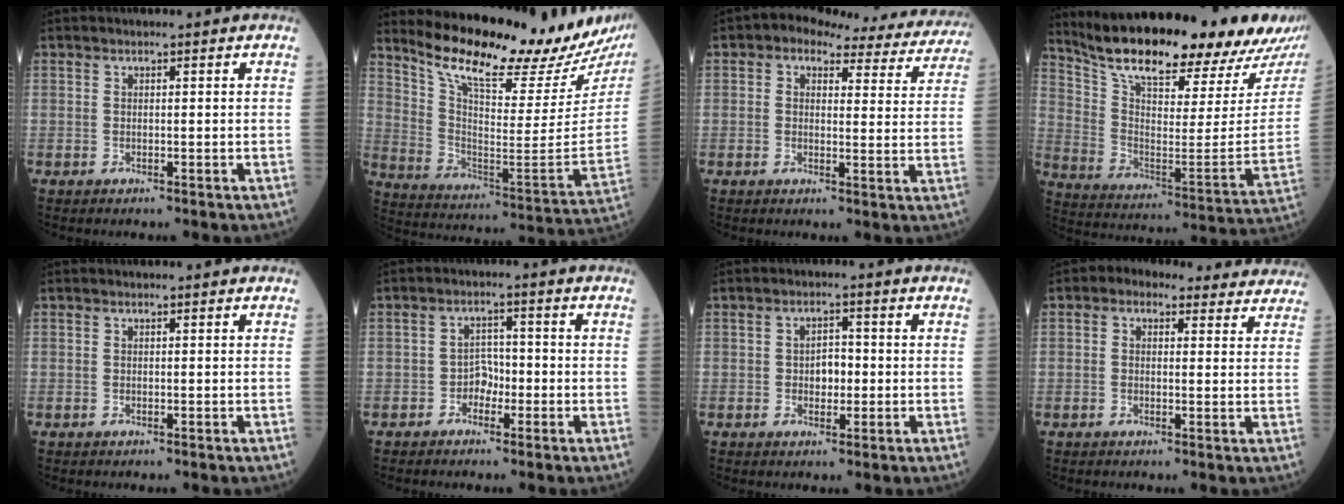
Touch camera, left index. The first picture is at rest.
{"total": 23.6, "force": [20.4, 3.0, 11.4], "torque": [-0.194, -0.075, 0.295]}
{"total": 13.9, "force": [11.9, 5.4, 4.9], "torque": [-0.035, 0.017, 0.114]}
{"total": 25.7, "force": [22.4, 4.3, 11.8], "torque": [-0.199, -0.055, 0.322]}
{"total": 0.0}
{"total": 2.8, "force": [-1.4, 1.9, 1.5], "torque": [-0.020, 0.009, -0.030]}
{"total": 3.2, "force": [-0.4, 2.0, 2.5], "torque": [-0.038, 0.009, -0.007]}
{"total": 9.5, "force": [7.7, 4.7, 2.9], "torque": [-0.019, 0.034, 0.079]}